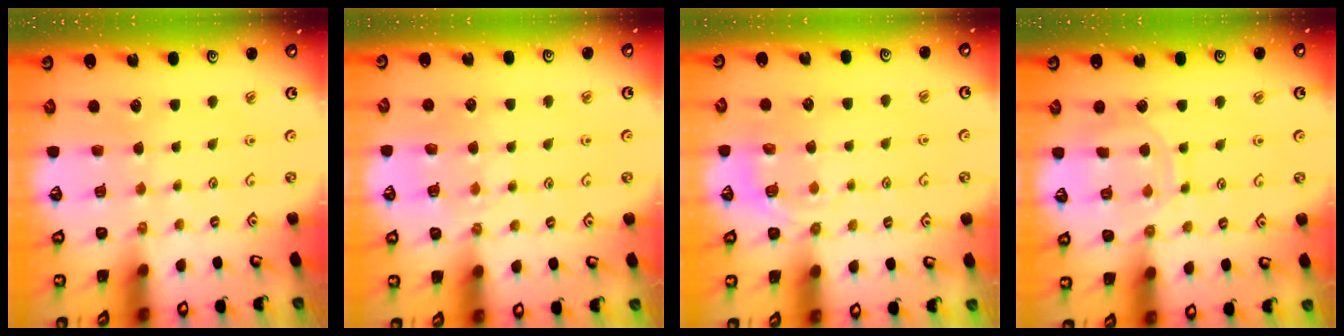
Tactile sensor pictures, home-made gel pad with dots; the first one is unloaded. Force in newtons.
{"total": 6.1, "press": 6.1, "slide": 0.6}
{"total": 5.7, "press": 5.3, "slide": 1.9}
{"total": 9.5, "press": 9.5, "slide": 0.7}